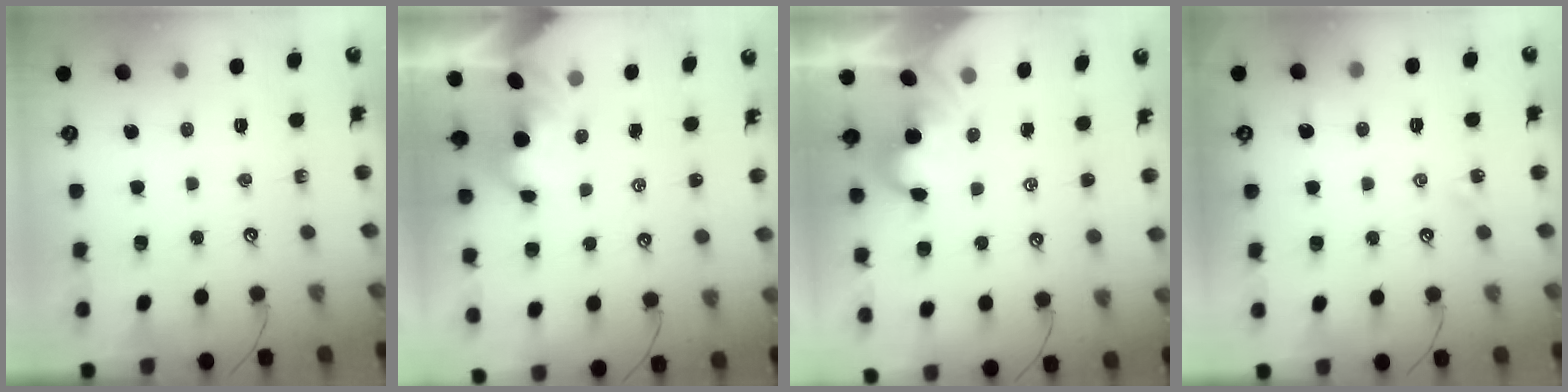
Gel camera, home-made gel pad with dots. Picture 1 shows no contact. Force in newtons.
{"total": 1.5, "press": 1.5, "slide": 0.2}
{"total": 2.2, "press": 2.2, "slide": 0.4}
{"total": 3.0, "press": 2.9, "slide": 0.5}